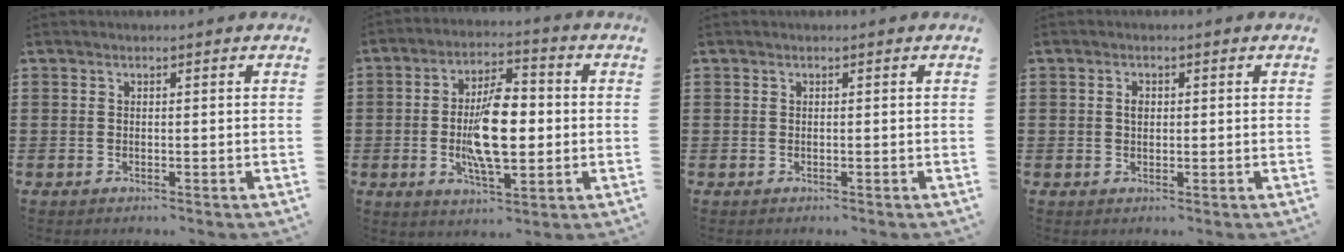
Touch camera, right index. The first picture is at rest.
{"total": 11.1, "force": [-0.8, 4.6, 10.1], "torque": [-0.202, -0.002, -0.021]}
{"total": 0.0}
{"total": 1.6, "force": [0.3, 1.0, 1.2], "torque": [-0.025, 0.007, 0.004]}